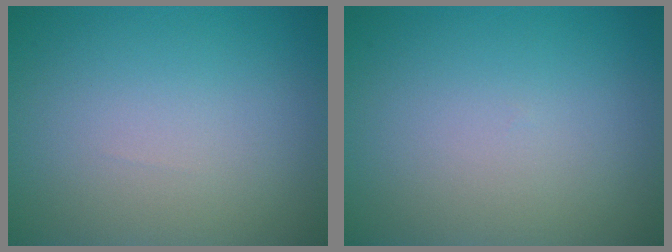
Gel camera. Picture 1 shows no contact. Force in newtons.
{"total": 0.0}